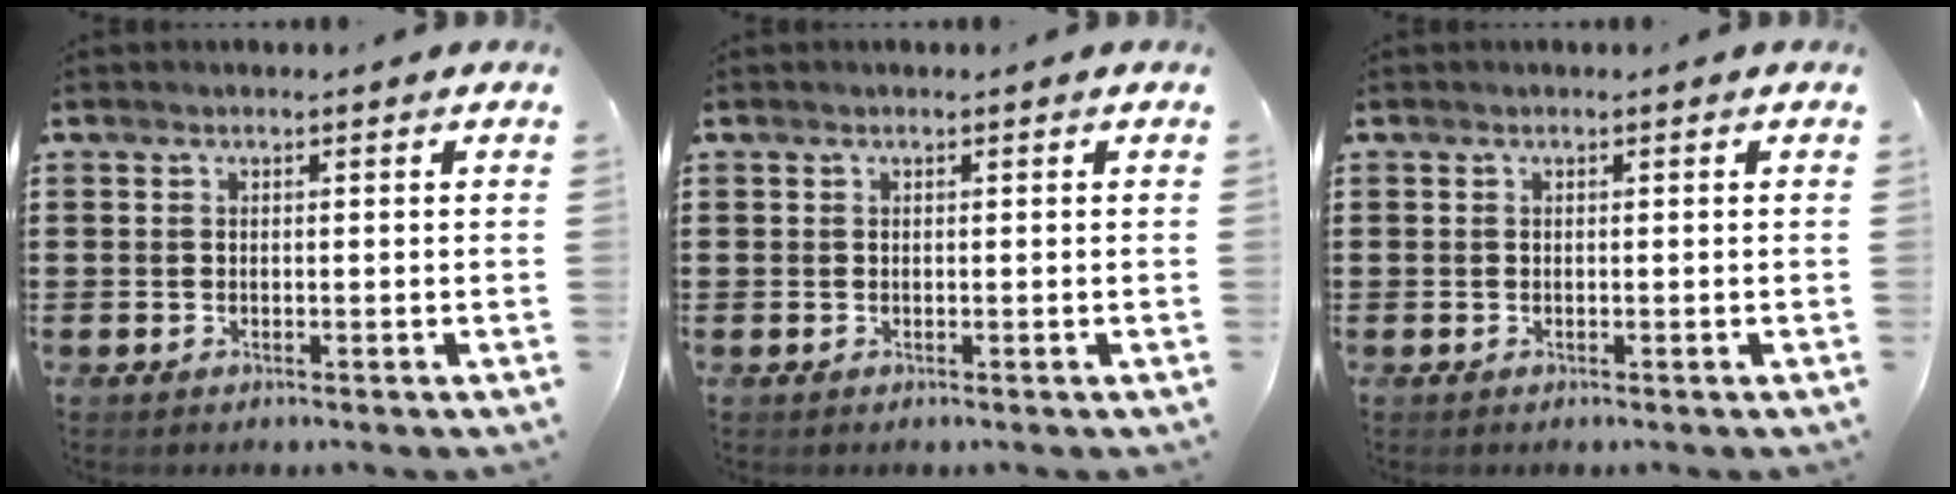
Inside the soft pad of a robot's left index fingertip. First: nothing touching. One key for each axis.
{"total": 0.0}
{"total": 0.0}